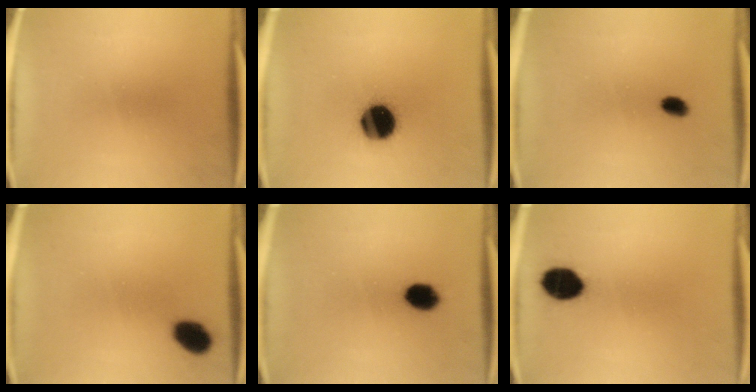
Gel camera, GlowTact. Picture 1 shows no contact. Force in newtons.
{"total": 14.9}
{"total": 2.4}
{"total": 6.1}
{"total": 6.6}
{"total": 8.8}